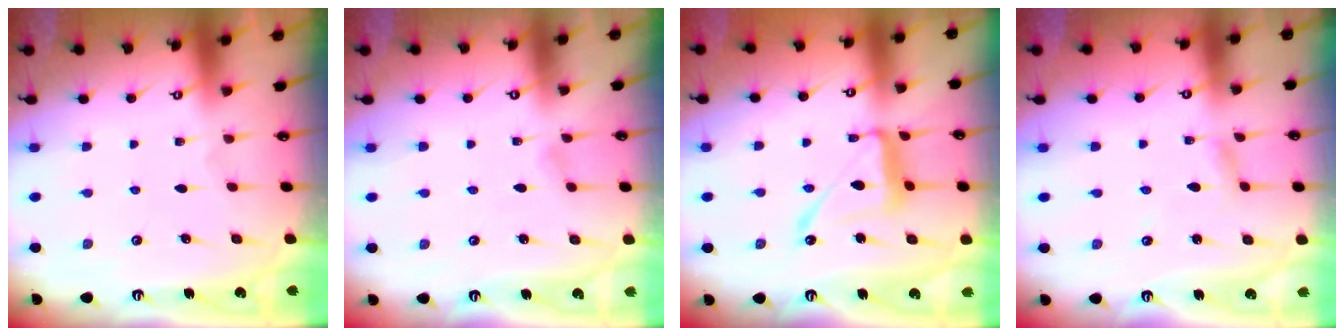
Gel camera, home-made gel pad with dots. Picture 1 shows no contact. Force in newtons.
{"total": 2.4, "press": 2.4, "slide": 0.3}
{"total": 14.3, "press": 14.3, "slide": 1.1}
{"total": 3.0, "press": 3.0, "slide": 0.1}